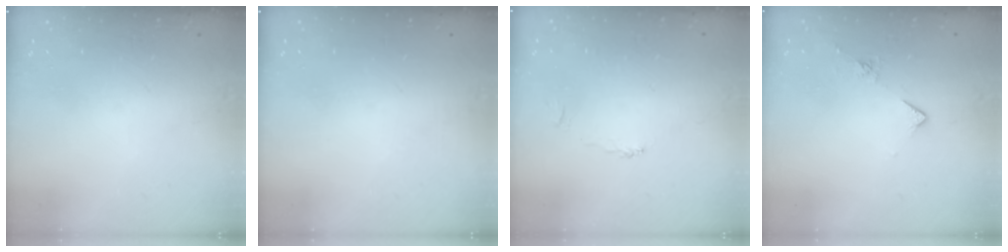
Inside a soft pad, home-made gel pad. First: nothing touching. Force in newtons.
{"total": 0.0}
{"total": 1.9, "press": 1.9, "slide": 0.4}
{"total": 6.1, "press": 6.0, "slide": 1.0}